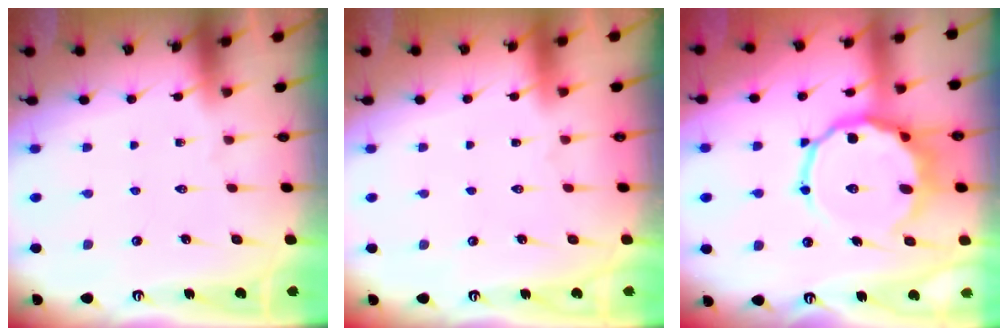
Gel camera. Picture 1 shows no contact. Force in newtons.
{"total": 1.6, "press": 1.6, "slide": 0.1}
{"total": 13.0, "press": 12.8, "slide": 2.6}